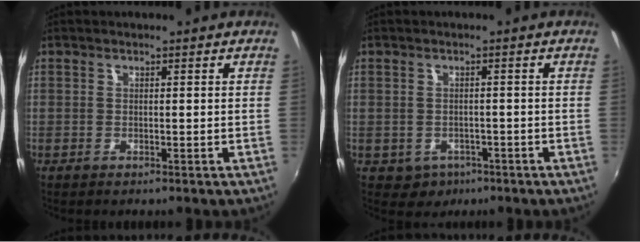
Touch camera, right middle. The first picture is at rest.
{"total": 3.8, "force": [-1.6, 3.3, 1.0], "torque": [-0.030, -0.002, -0.014]}